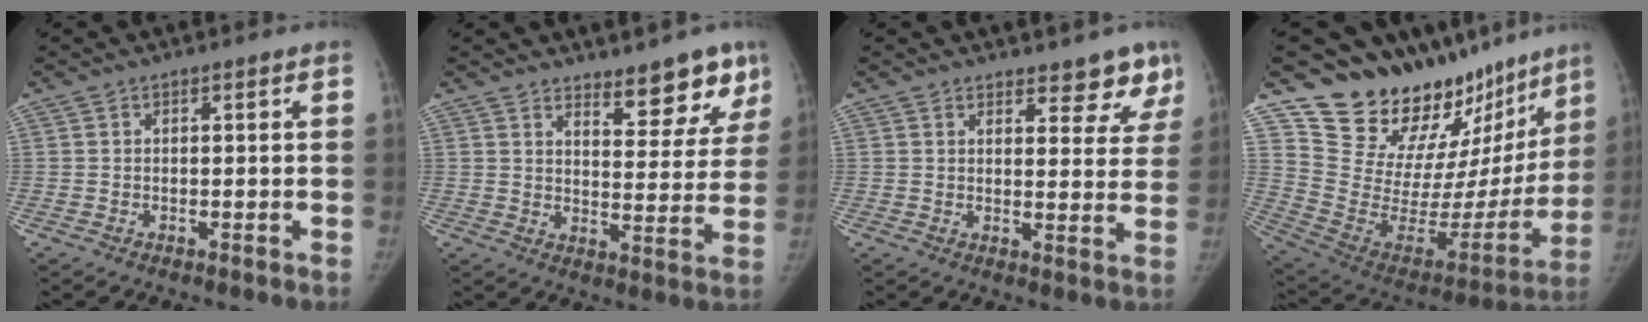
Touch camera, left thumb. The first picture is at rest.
{"total": 9.4, "force": [7.3, 3.4, 4.7], "torque": [-0.019, -0.054, 0.105]}
{"total": 7.0, "force": [5.9, 2.8, 2.5], "torque": [0.010, -0.036, 0.062]}
{"total": 24.5, "force": [20.8, 10.4, 7.9], "torque": [-0.069, -0.147, 0.317]}